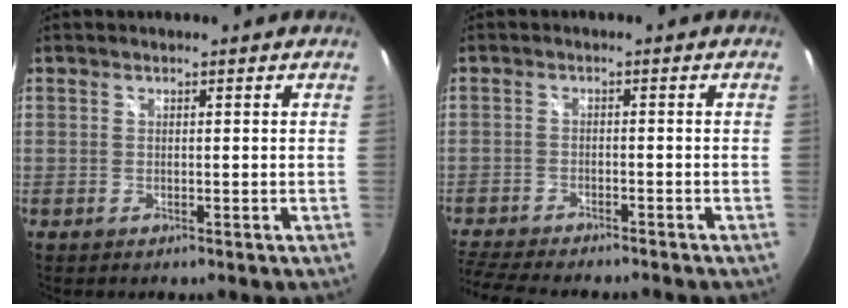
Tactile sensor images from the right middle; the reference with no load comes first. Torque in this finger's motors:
{"motor_torque": [1.07, -1.07, 0.12, 0.07]}